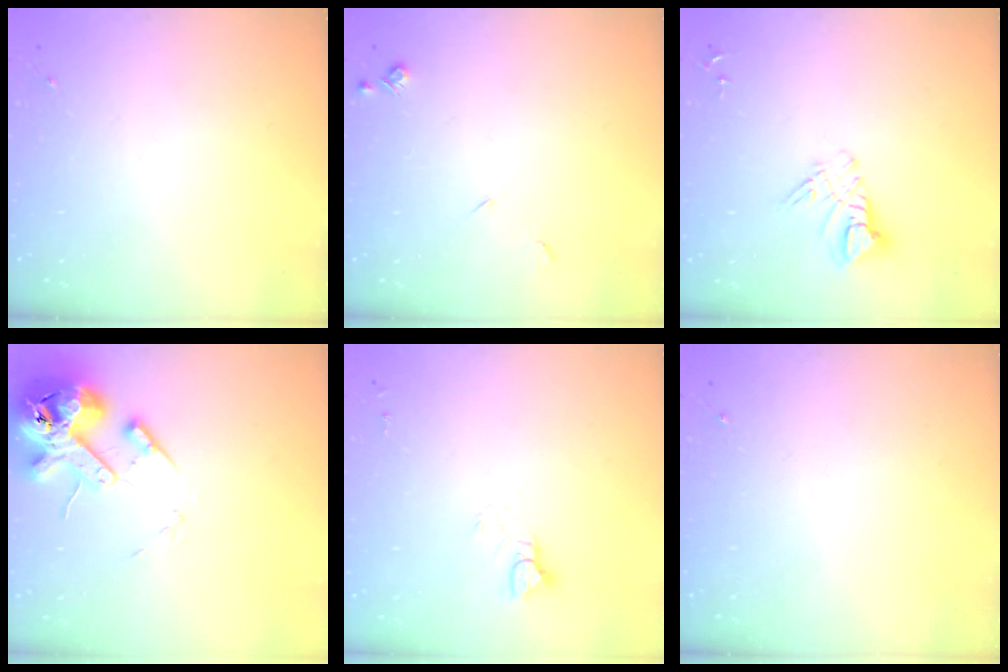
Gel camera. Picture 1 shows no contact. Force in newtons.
{"total": 4.0, "press": 3.9, "slide": 0.7}
{"total": 8.9, "press": 8.8, "slide": 0.9}
{"total": 15.8, "press": 15.5, "slide": 2.8}
{"total": 5.3, "press": 5.3, "slide": 0.5}
{"total": 0.0}